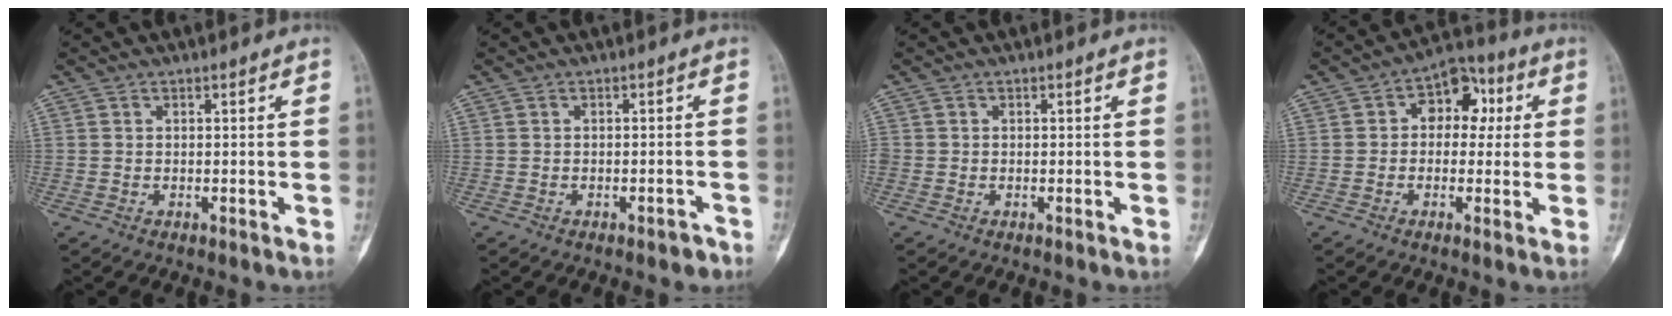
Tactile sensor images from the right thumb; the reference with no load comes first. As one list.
[{"total": 1.9, "force": [-1.3, 0.8, 1.0], "torque": [-0.013, 0.012, -0.015]}, {"total": 0.6, "force": [-0.1, 0.5, 0.2], "torque": [-0.004, 0.001, -0.006]}, {"total": 9.7, "force": [1.9, 6.7, 6.8], "torque": [-0.050, 0.022, 0.019]}]